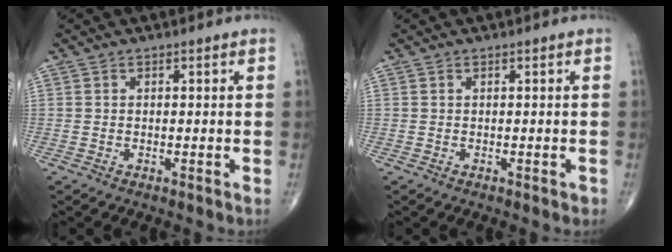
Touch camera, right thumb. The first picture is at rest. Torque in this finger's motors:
{"motor_torque": [0.10, -0.10, -0.33, -0.24, 0.01]}